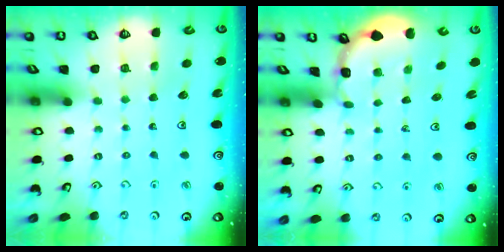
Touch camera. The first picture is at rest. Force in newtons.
{"total": 1.5, "press": 1.5, "slide": 0.2}